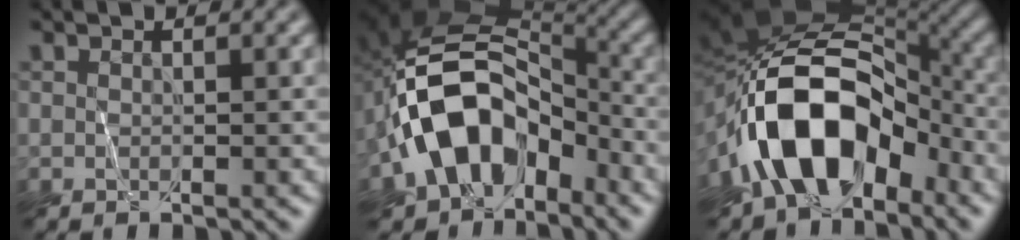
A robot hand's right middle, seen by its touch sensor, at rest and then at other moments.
{"total": 11.4, "force": [-5.0, 7.4, 7.1], "torque": [-0.115, 0.016, -0.091]}
{"total": 12.1, "force": [-5.7, 7.0, 7.9], "torque": [-0.124, 0.016, -0.099]}